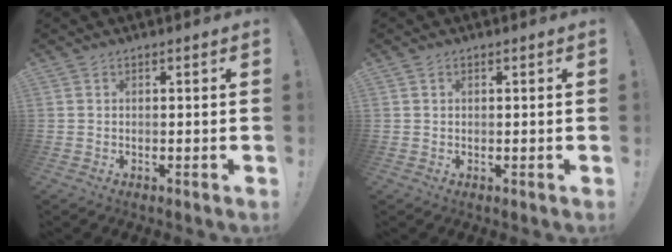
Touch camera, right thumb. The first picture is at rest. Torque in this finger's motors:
{"motor_torque": [-0.06, -0.23, -0.19, 0.01, 0.01]}